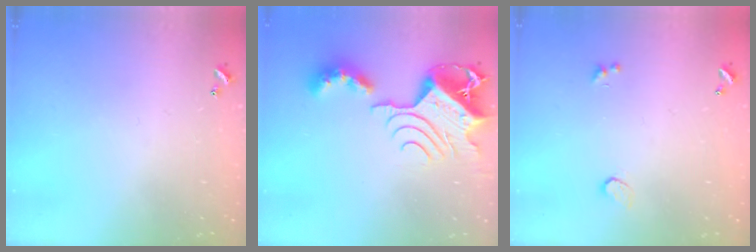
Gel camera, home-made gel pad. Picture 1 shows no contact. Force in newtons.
{"total": 15.4, "press": 15.3, "slide": 1.5}
{"total": 1.1, "press": 0.7, "slide": 0.8}